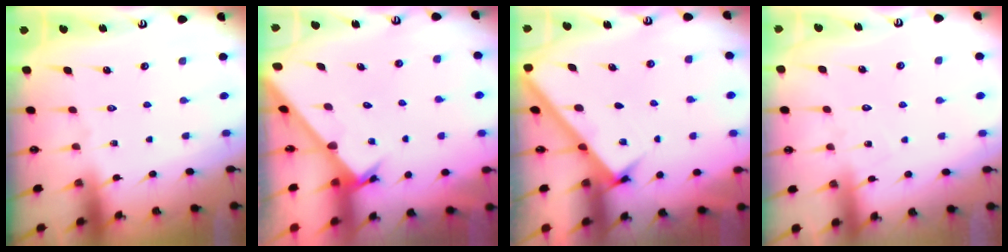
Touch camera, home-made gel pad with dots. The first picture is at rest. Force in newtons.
{"total": 2.6, "press": 2.6, "slide": 0.3}
{"total": 3.0, "press": 3.0, "slide": 0.2}
{"total": 4.6, "press": 4.5, "slide": 0.3}